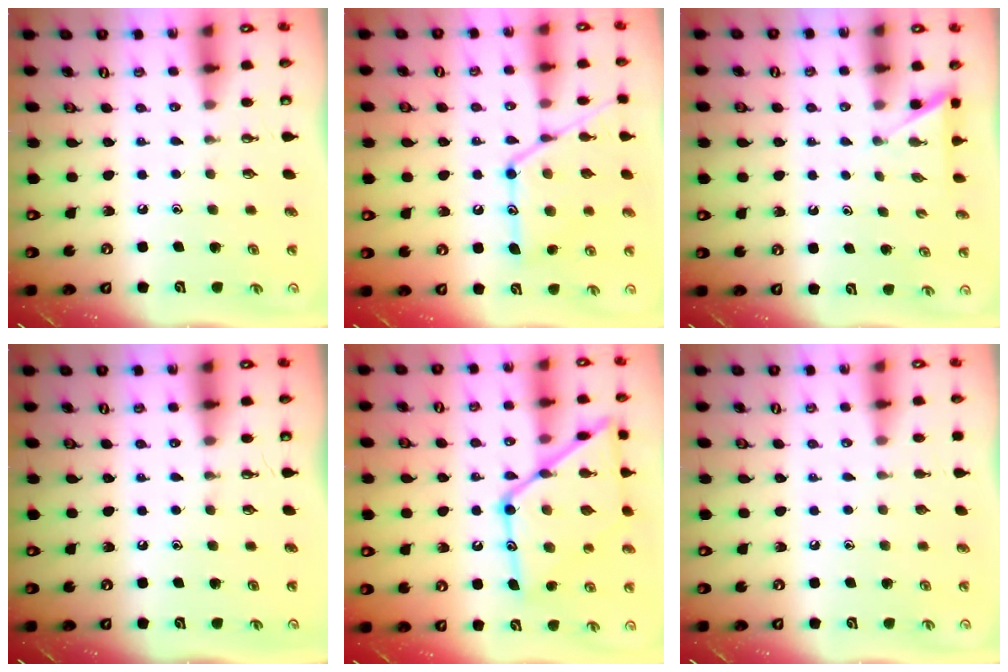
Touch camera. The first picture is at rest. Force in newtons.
{"total": 17.1, "press": 17.0, "slide": 1.2}
{"total": 2.5, "press": 2.5, "slide": 0.2}
{"total": 0.0}
{"total": 22.0, "press": 21.9, "slide": 1.6}
{"total": 0.0}